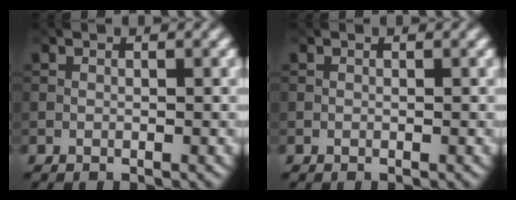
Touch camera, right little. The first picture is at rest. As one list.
[{"total": 0.0}]